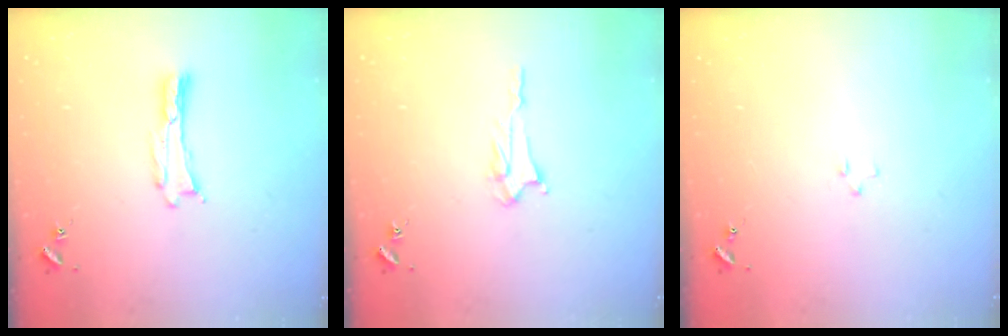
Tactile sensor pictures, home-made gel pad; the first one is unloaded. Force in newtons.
{"total": 2.6, "press": 2.6, "slide": 0.3}
{"total": 0.7, "press": 0.7, "slide": 0.2}